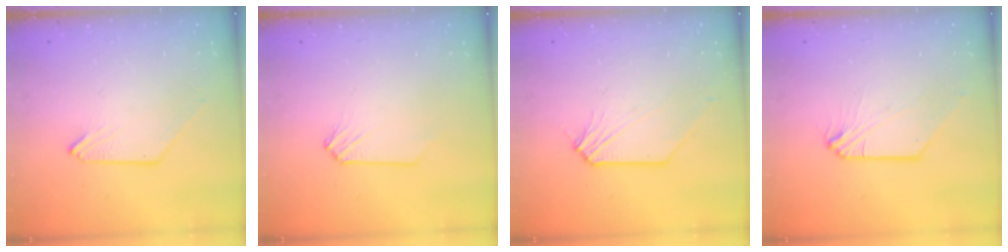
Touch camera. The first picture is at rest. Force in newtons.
{"total": 0.0}
{"total": 1.8, "press": 1.8, "slide": 0.2}
{"total": 0.0}